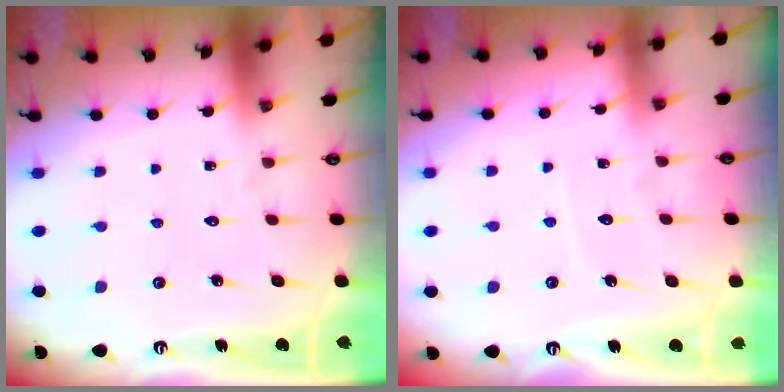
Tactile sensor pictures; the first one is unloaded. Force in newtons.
{"total": 4.2, "press": 4.2, "slide": 0.6}